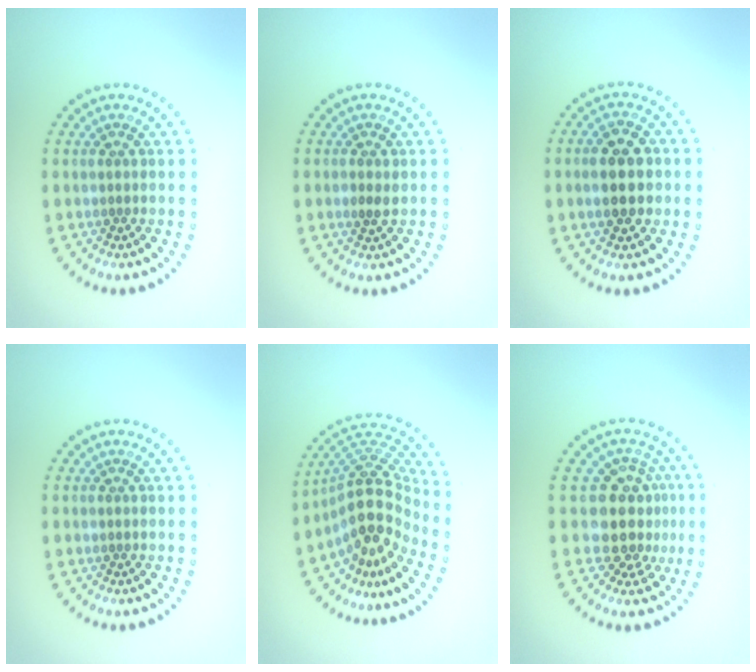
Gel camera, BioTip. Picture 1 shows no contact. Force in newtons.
{"total": 1.4, "press": 1.4, "slide": 0.1}
{"total": 4.5, "press": 4.5, "slide": 0.3}
{"total": 0.0}
{"total": 5.5, "press": 4.0, "slide": 3.8}
{"total": 4.1, "press": 3.3, "slide": 2.5}